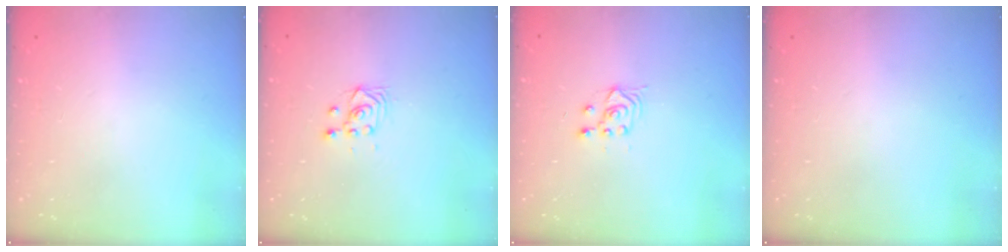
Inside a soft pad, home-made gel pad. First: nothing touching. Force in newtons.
{"total": 2.9, "press": 2.9, "slide": 0.6}
{"total": 3.0, "press": 2.6, "slide": 1.3}
{"total": 0.0}